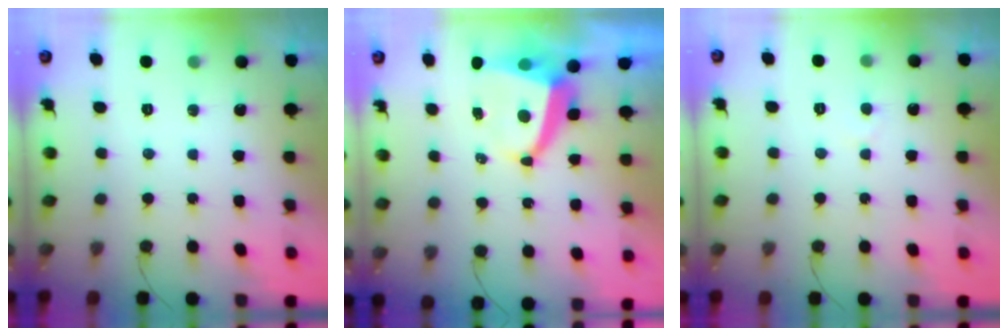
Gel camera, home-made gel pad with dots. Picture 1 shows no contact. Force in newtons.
{"total": 5.8, "press": 5.8, "slide": 0.8}
{"total": 2.7, "press": 2.7, "slide": 0.2}